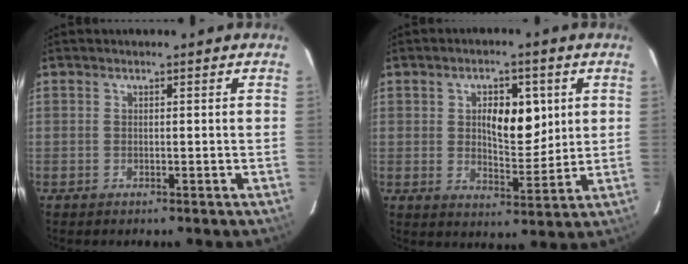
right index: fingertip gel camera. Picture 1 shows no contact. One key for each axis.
{"total": 8.1, "fx": 2.1, "fy": 3.7, "fz": 6.9, "tx": -0.106, "ty": 0.005, "tz": 0.041}